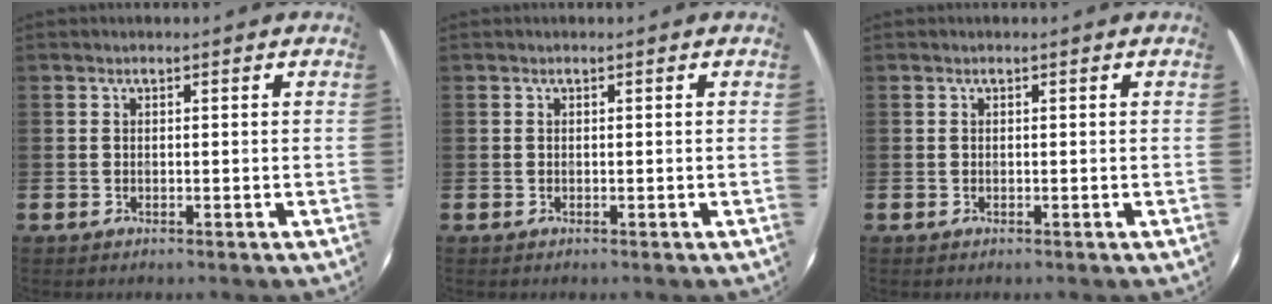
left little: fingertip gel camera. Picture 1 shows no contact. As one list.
[{"total": 0.0}, {"total": 0.0}]